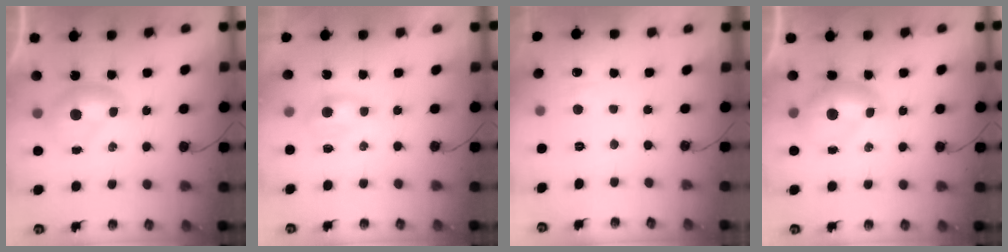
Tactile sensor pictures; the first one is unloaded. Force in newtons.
{"total": 0.0}
{"total": 0.9, "press": 0.5, "slide": 0.8}
{"total": 0.8, "press": 0.3, "slide": 0.7}